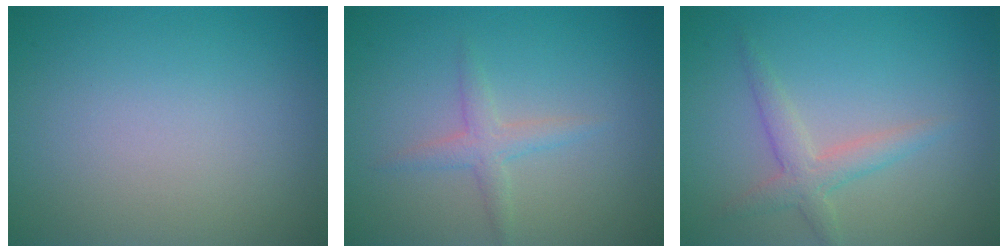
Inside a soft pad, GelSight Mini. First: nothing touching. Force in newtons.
{"total": 1.8, "press": 1.8, "slide": 0.0}
{"total": 2.4, "press": 2.4, "slide": 0.1}